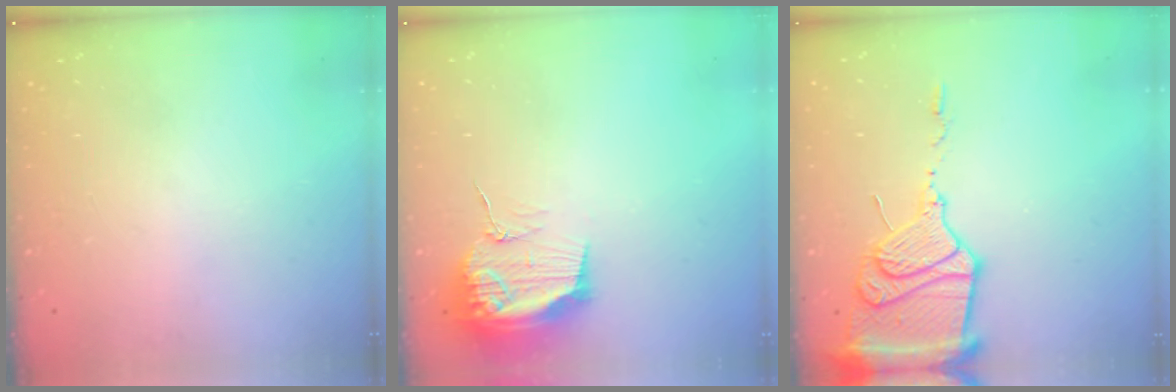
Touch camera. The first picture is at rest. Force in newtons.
{"total": 16.1, "press": 16.1, "slide": 0.2}
{"total": 16.9, "press": 16.8, "slide": 1.8}